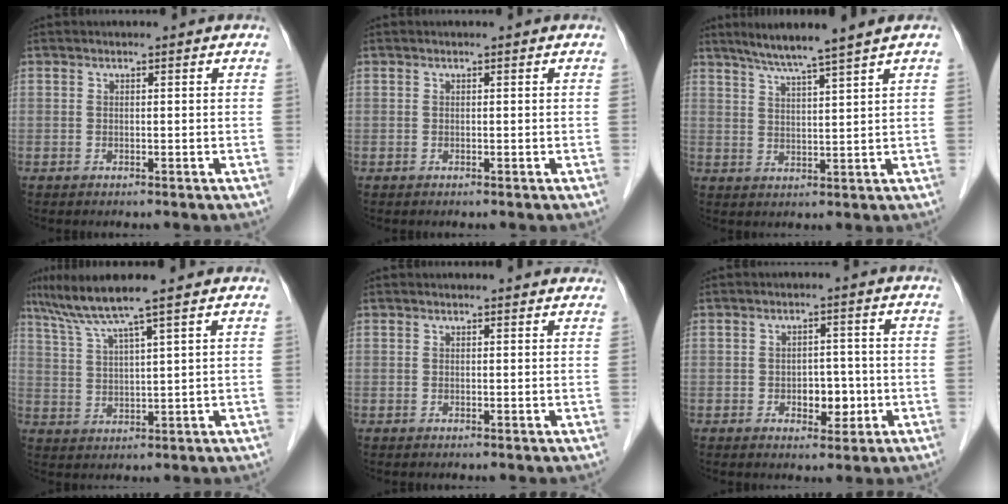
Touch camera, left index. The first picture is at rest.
{"total": 0.0}
{"total": 6.5, "force": [5.0, -1.5, 3.9], "torque": [-0.068, 0.004, 0.089]}
{"total": 7.1, "force": [5.5, -1.4, 4.2], "torque": [-0.087, 0.008, 0.108]}
{"total": 4.3, "force": [4.1, 0.9, 0.9], "torque": [-0.008, 0.015, 0.038]}
{"total": 3.8, "force": [-0.9, 2.4, 2.7], "torque": [-0.033, 0.005, -0.007]}